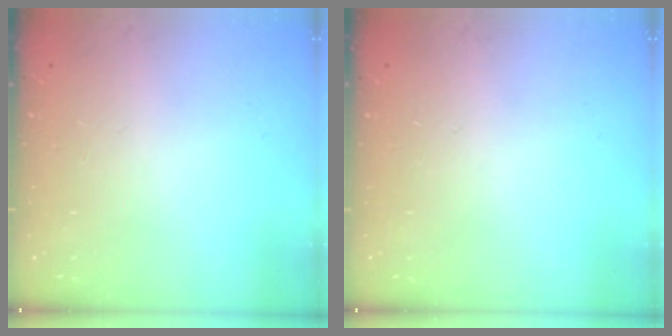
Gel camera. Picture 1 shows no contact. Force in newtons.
{"total": 0.0}